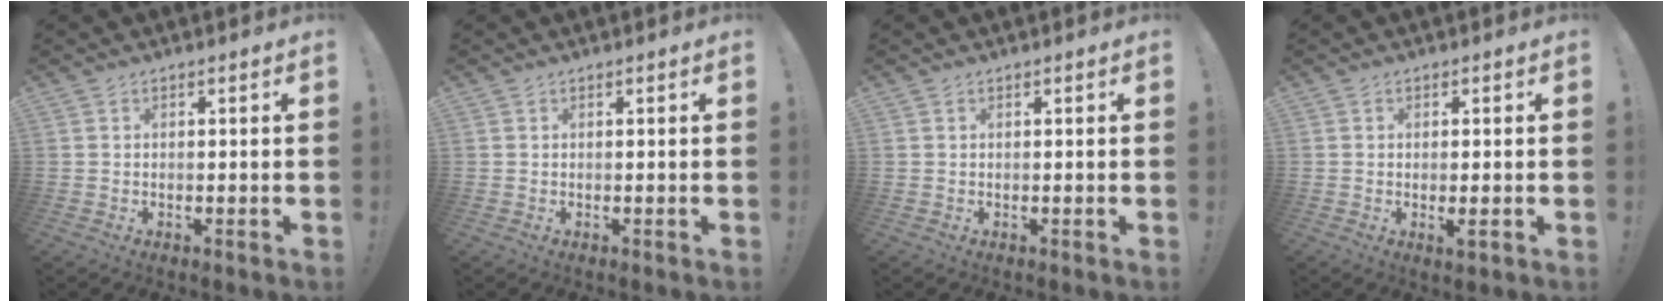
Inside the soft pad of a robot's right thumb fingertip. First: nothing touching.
{"total": 0.0}
{"total": 0.0}
{"total": 2.7, "force": [-0.3, 0.1, 2.7], "torque": [-0.036, -0.007, -0.005]}